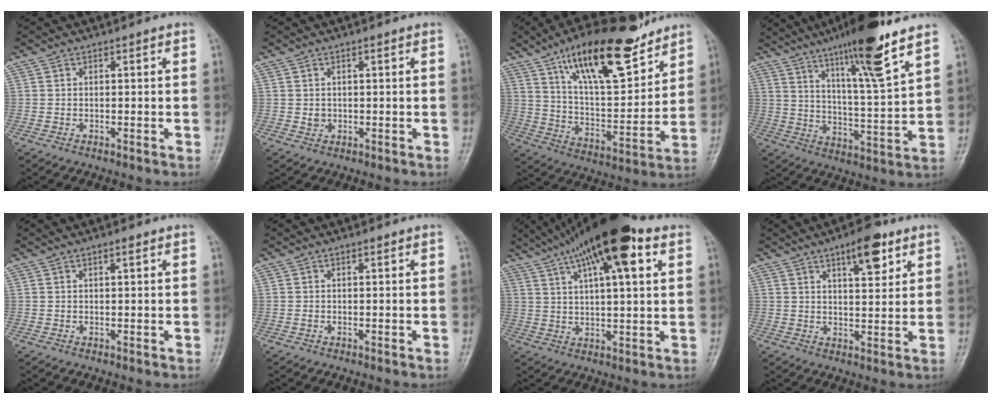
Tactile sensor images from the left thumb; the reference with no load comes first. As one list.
[{"total": 1.5, "force": [0.1, 1.3, 0.7], "torque": [-0.006, 0.000, 0.007]}, {"total": 20.5, "force": [13.9, 6.6, 13.6], "torque": [-0.189, -0.066, 0.242]}, {"total": 16.6, "force": [11.1, 1.2, 12.4], "torque": [-0.197, -0.057, 0.182]}, {"total": 1.0, "force": [0.6, 0.2, 0.8], "torque": [-0.013, -0.001, 0.010]}, {"total": 0.6, "force": [0.2, 0.4, 0.5], "torque": [-0.006, 0.002, 0.004]}, {"total": 18.8, "force": [9.8, 5.5, 15.1], "torque": [-0.243, 0.005, 0.160]}, {"total": 7.8, "force": [4.5, 2.9, 5.8], "torque": [-0.068, -0.023, 0.064]}]